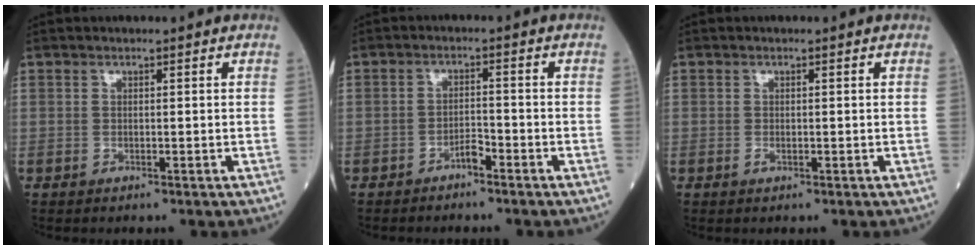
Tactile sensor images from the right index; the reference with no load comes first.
{"total": 2.1, "force": [-1.8, 0.5, 1.1], "torque": [-0.015, 0.003, -0.033]}
{"total": 0.6, "force": [-0.2, 0.3, 0.5], "torque": [-0.012, -0.001, -0.004]}